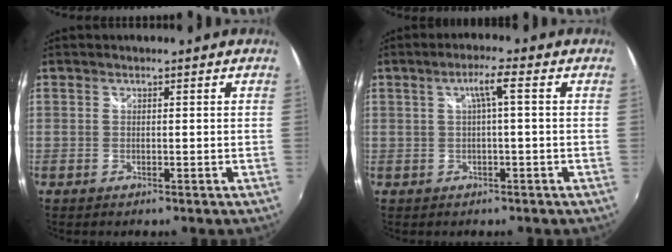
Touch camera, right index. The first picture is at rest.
{"total": 3.5, "force": [0.3, -0.2, 3.4], "torque": [-0.064, 0.006, 0.008]}